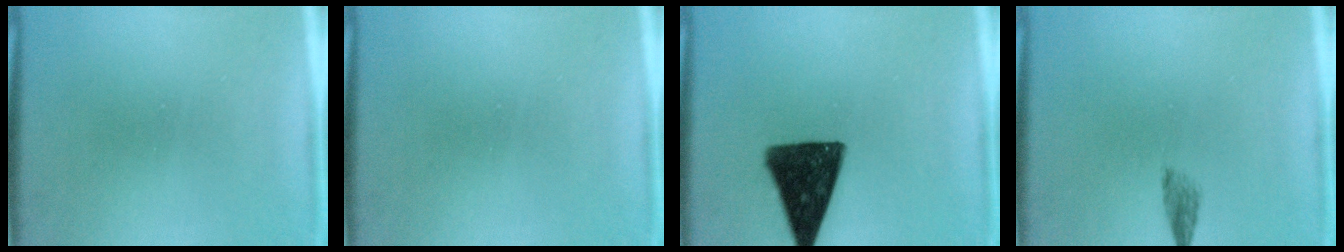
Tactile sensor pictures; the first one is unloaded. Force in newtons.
{"total": 0.0}
{"total": 15.4}
{"total": 3.0}